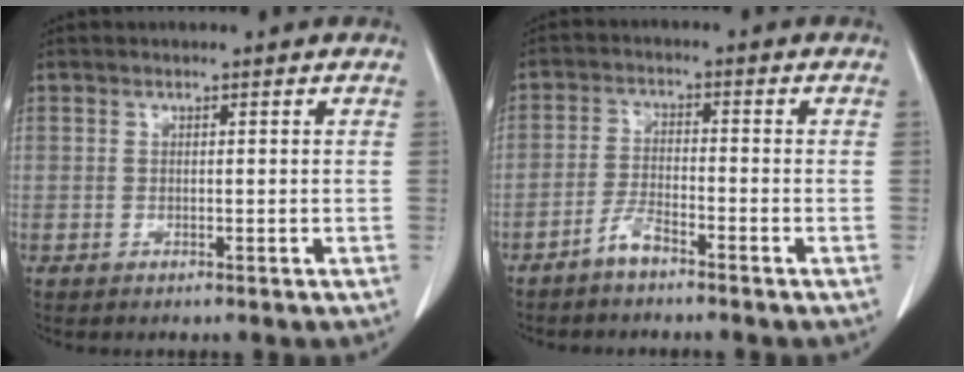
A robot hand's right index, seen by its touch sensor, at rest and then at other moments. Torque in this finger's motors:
{"motor_torque": [0.14, -0.12, 0.04, 0.05]}